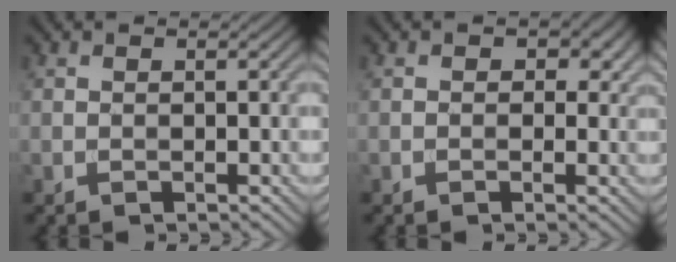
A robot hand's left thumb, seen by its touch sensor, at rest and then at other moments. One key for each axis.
{"total": 1.9, "fx": 0.3, "fy": 1.5, "fz": 1.1, "tx": -0.017, "ty": -0.008, "tz": 0.001}